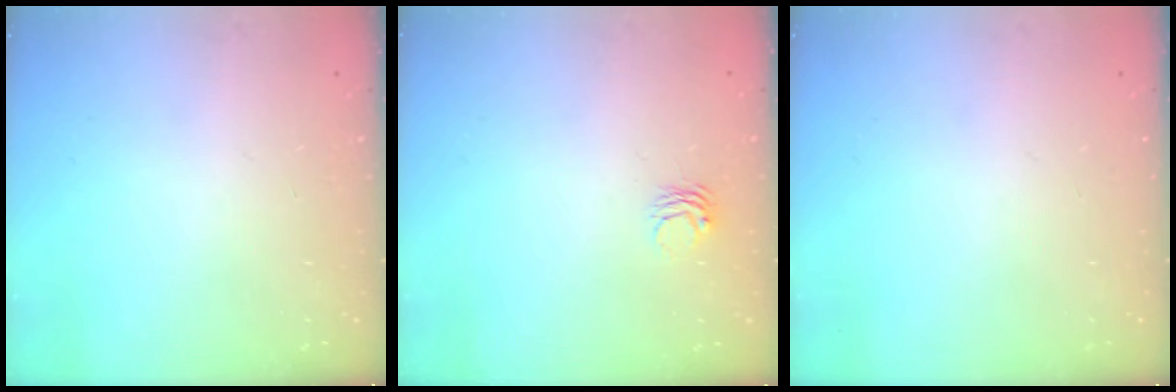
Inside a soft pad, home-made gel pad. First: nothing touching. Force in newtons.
{"total": 2.7, "press": 2.7, "slide": 0.2}
{"total": 0.0}